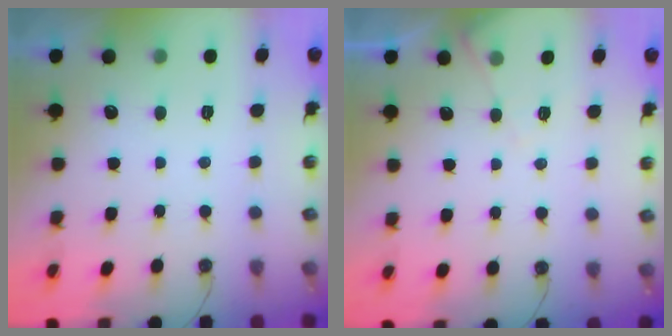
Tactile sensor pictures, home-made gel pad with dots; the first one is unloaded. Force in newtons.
{"total": 5.7, "press": 5.7, "slide": 0.8}